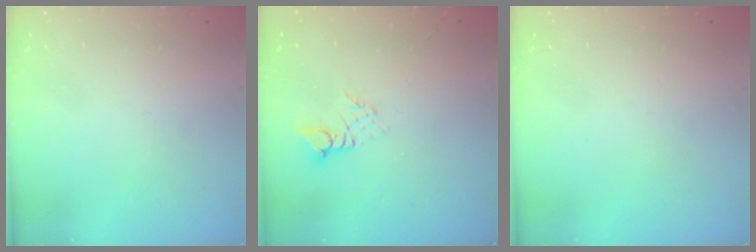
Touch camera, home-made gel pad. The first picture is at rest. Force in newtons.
{"total": 2.6, "press": 2.6, "slide": 0.3}
{"total": 0.0}